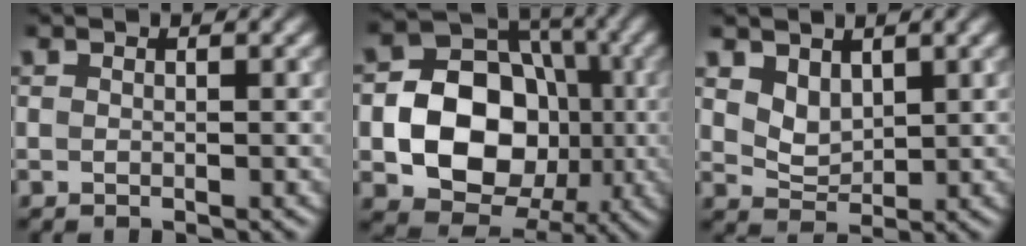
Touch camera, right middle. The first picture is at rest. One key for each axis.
{"total": 11.8, "fx": -2.0, "fy": 9.2, "fz": 7.2, "tx": -0.096, "ty": -0.001, "tz": -0.055}
{"total": 2.5, "fx": 1.4, "fy": 1.6, "fz": 1.2, "tx": -0.029, "ty": -0.009, "tz": 0.029}